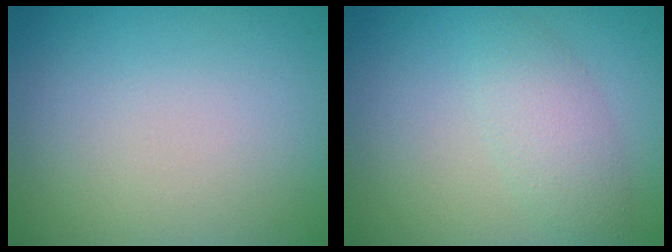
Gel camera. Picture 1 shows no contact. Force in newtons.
{"total": 2.5, "press": 2.5, "slide": 0.0}